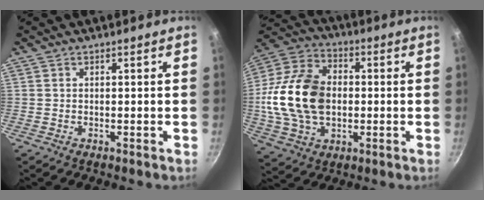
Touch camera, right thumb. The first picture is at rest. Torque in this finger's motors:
{"motor_torque": [1.43, 3.58, 1.74, -0.48, 0.26]}